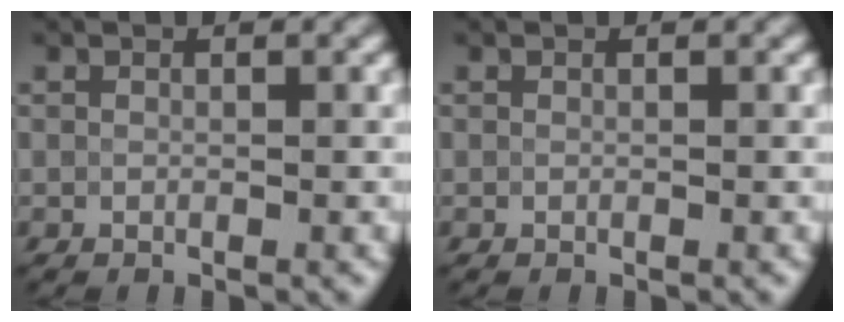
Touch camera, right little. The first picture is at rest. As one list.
[{"total": 0.0}]